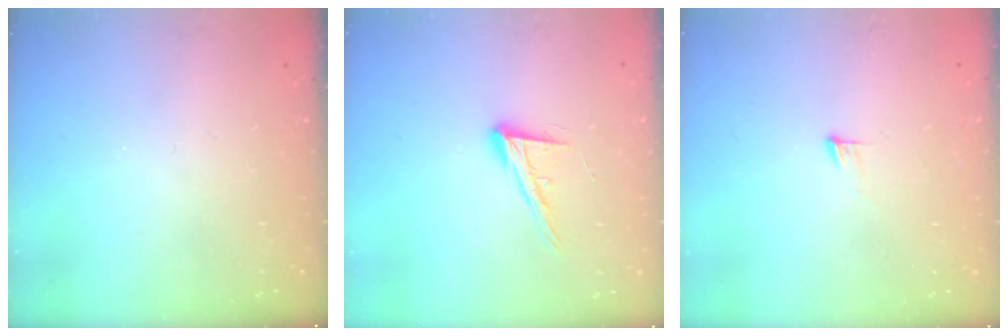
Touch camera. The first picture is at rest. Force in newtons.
{"total": 13.2, "press": 12.7, "slide": 3.4}
{"total": 3.3, "press": 3.3, "slide": 0.2}